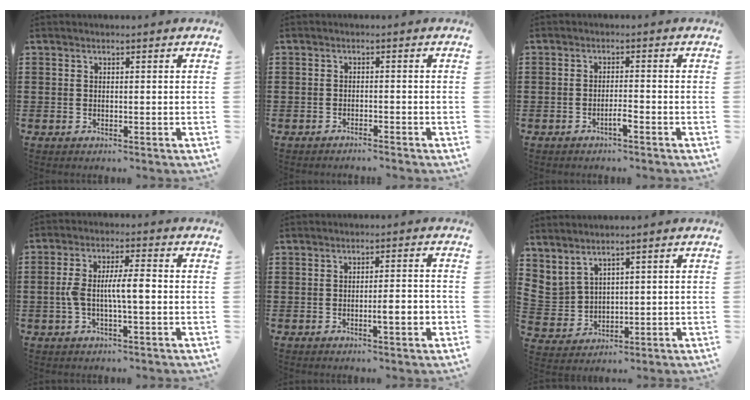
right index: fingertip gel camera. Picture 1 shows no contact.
{"total": 1.3, "force": [-1.3, -0.1, 0.2], "torque": [-0.007, 0.002, -0.026]}
{"total": 2.0, "force": [-1.2, 0.0, 1.5], "torque": [-0.027, -0.003, -0.022]}
{"total": 5.9, "force": [-0.7, 1.4, 5.7], "torque": [-0.117, 0.001, -0.019]}
{"total": 3.9, "force": [-1.0, 0.3, 3.7], "torque": [-0.054, -0.007, -0.021]}
{"total": 2.6, "force": [2.1, 1.4, 0.2], "torque": [-0.019, -0.005, 0.038]}